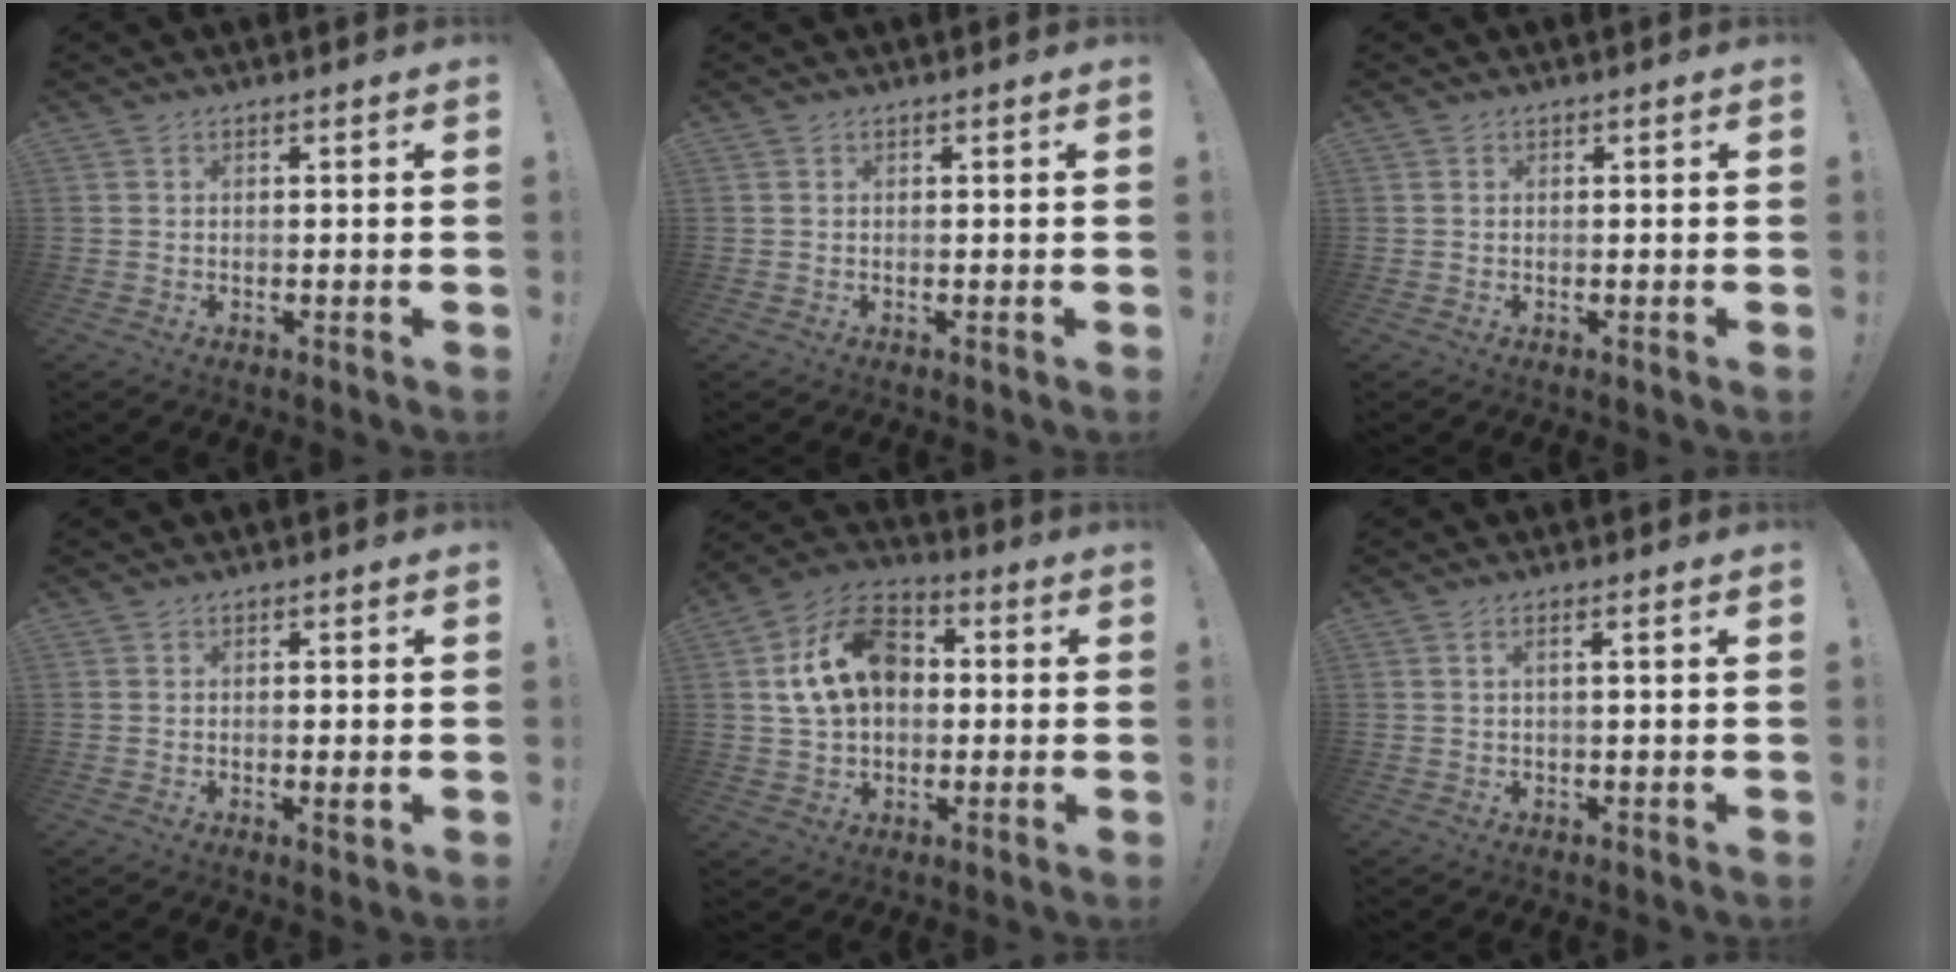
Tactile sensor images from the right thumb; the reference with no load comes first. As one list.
[{"total": 0.0}, {"total": 0.0}, {"total": 2.2, "force": [-0.5, 0.4, 2.1], "torque": [-0.027, 0.001, -0.009]}, {"total": 17.3, "force": [3.7, 12.5, 11.3], "torque": [-0.177, 0.002, 0.073]}, {"total": 1.9, "force": [0.1, -0.1, 1.9], "torque": [-0.034, 0.000, -0.001]}]